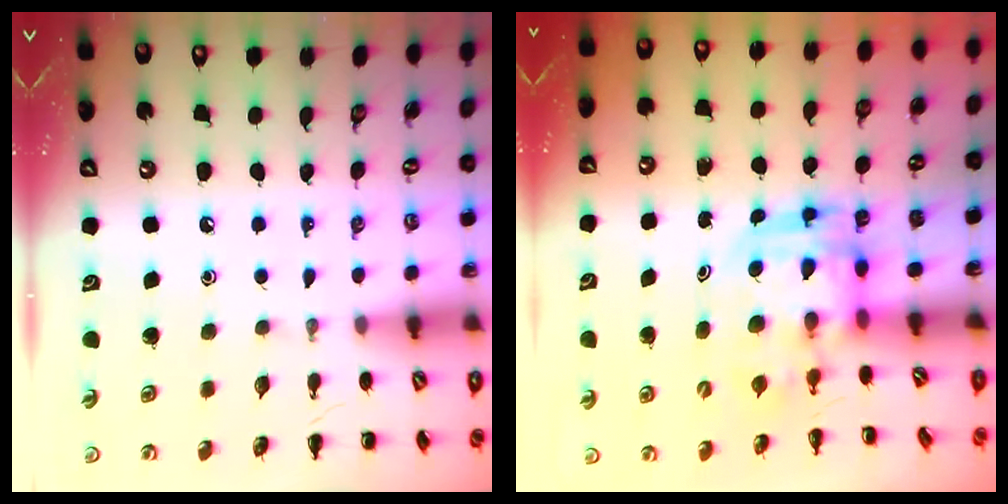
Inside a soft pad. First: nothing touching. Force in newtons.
{"total": 3.7, "press": 3.6, "slide": 0.7}